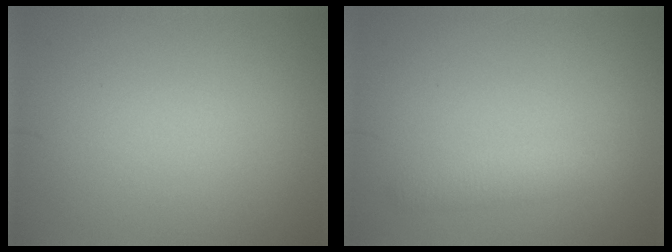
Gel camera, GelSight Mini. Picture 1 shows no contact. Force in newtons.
{"total": 1.6, "press": 1.6, "slide": 0.0}